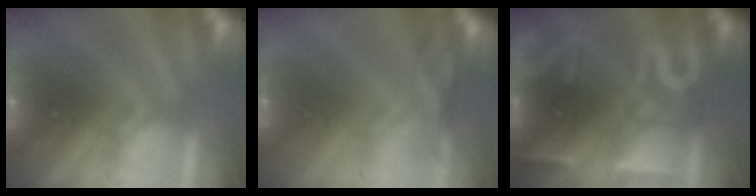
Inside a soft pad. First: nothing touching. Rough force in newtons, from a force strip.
{"total": 3.9}
{"total": 2.9}